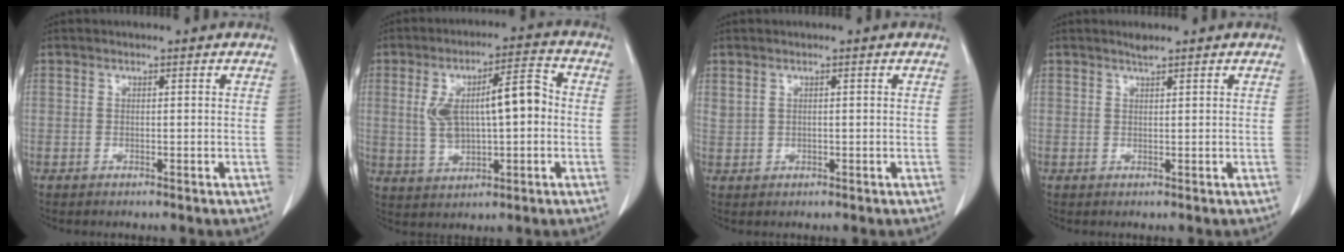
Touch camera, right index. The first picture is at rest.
{"total": 10.9, "force": [0.8, 3.5, 10.3], "torque": [-0.187, 0.029, 0.020]}
{"total": 1.1, "force": [0.8, 0.6, 0.4], "torque": [-0.010, 0.004, 0.020]}
{"total": 1.0, "force": [0.9, 0.2, 0.3], "torque": [-0.013, 0.002, 0.018]}